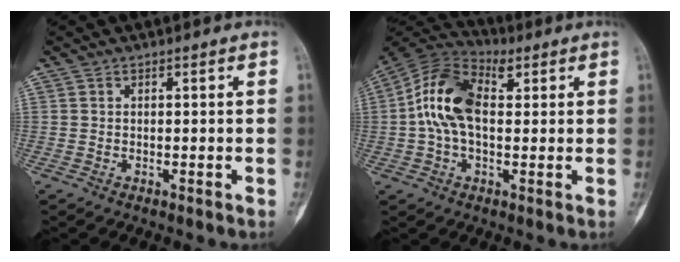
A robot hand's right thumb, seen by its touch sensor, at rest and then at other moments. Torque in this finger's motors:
{"motor_torque": [0.08, 1.86, 0.22, 0.04, 0.14]}